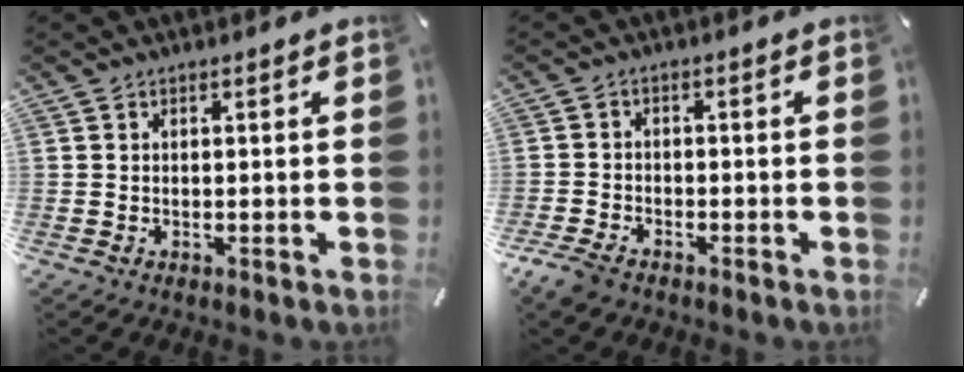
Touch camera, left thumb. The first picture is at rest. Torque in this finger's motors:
{"motor_torque": [-0.01, 0.25, 0.23, 0.20, 0.07]}